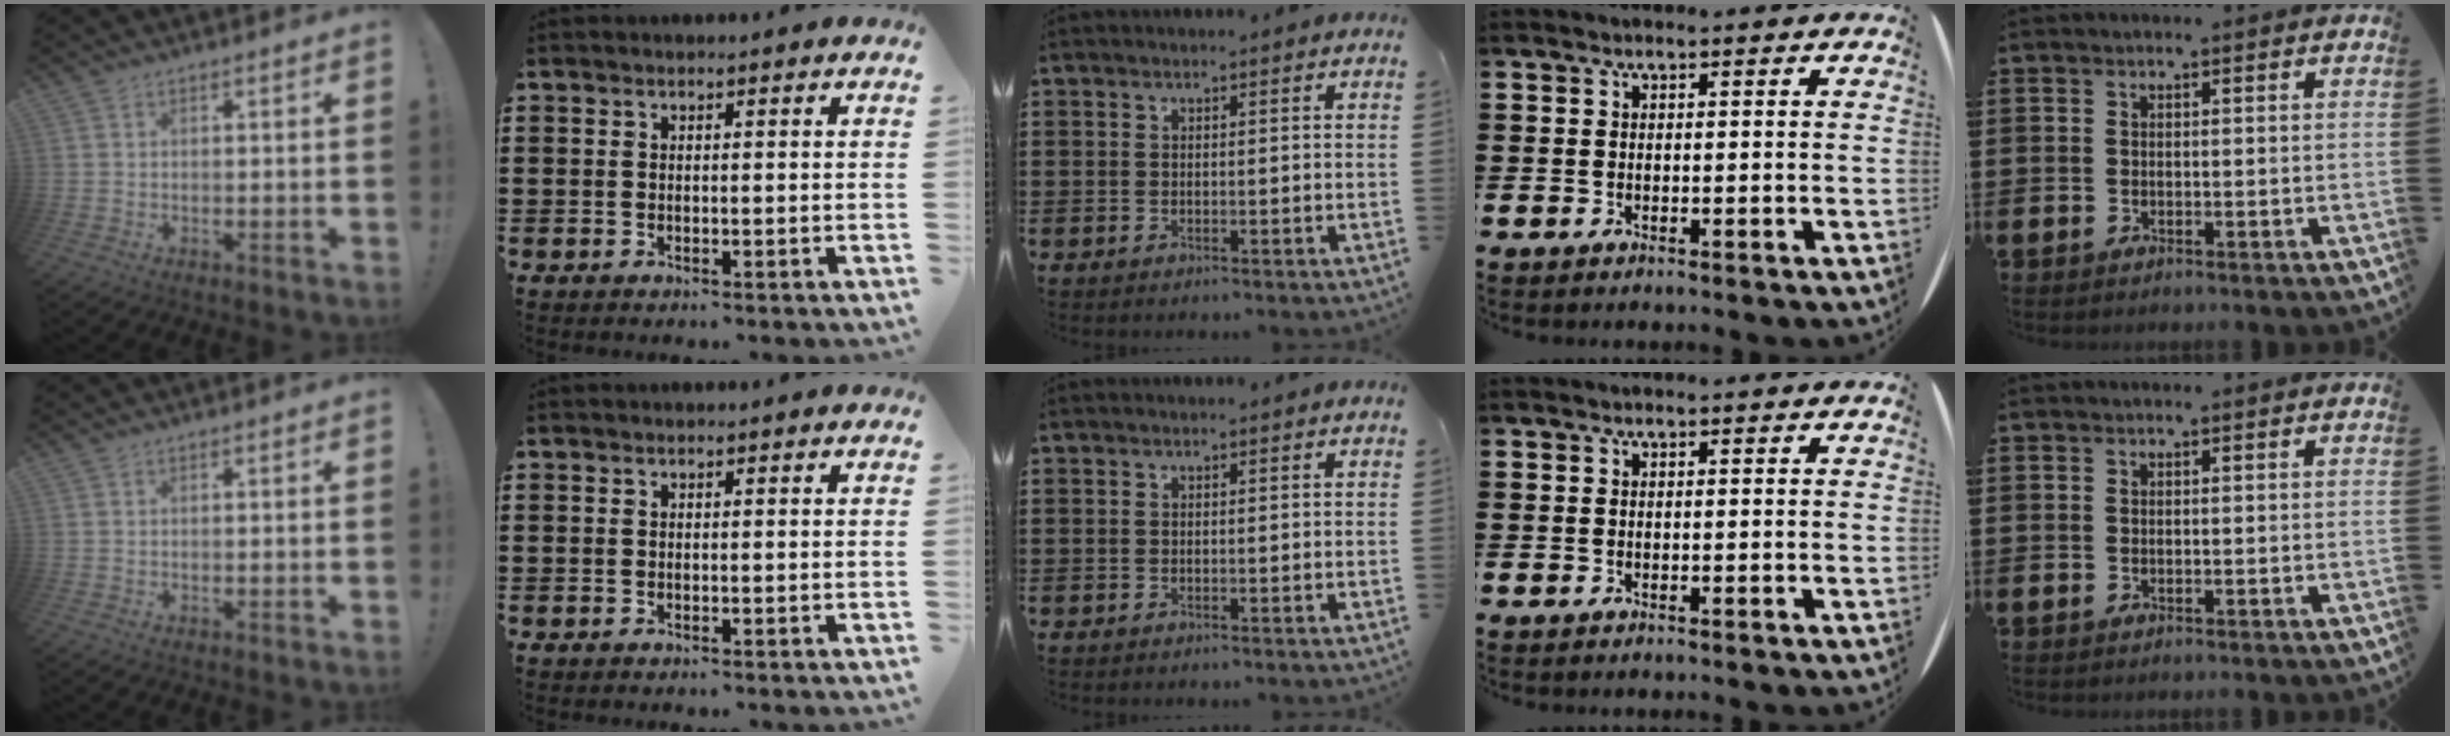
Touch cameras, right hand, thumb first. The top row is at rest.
{}